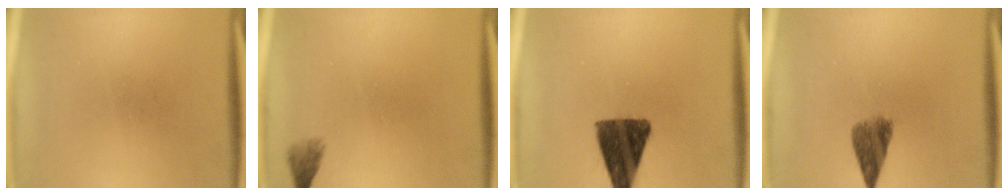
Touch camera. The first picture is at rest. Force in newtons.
{"total": 1.5}
{"total": 12.4}
{"total": 4.7}